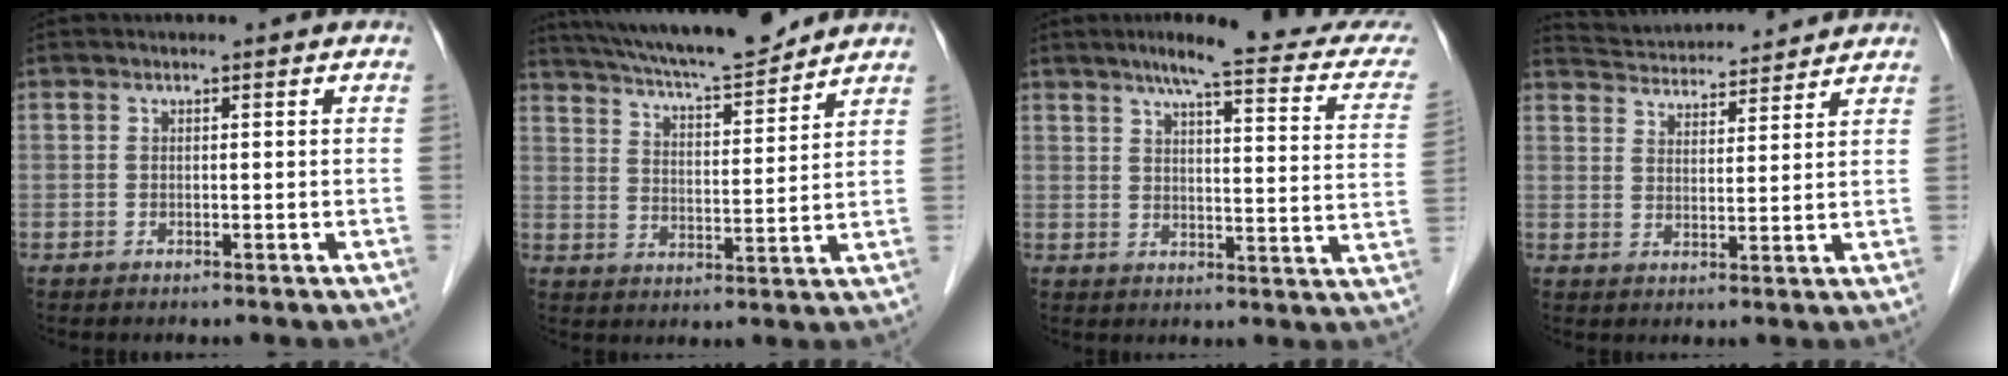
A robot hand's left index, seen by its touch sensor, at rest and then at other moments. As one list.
[{"total": 15.6, "force": [14.1, 1.9, 6.5], "torque": [-0.109, 0.008, 0.226]}, {"total": 19.9, "force": [16.9, 2.0, 10.4], "torque": [-0.115, -0.021, 0.195]}, {"total": 12.7, "force": [12.2, 2.1, 3.0], "torque": [-0.049, 0.026, 0.188]}]